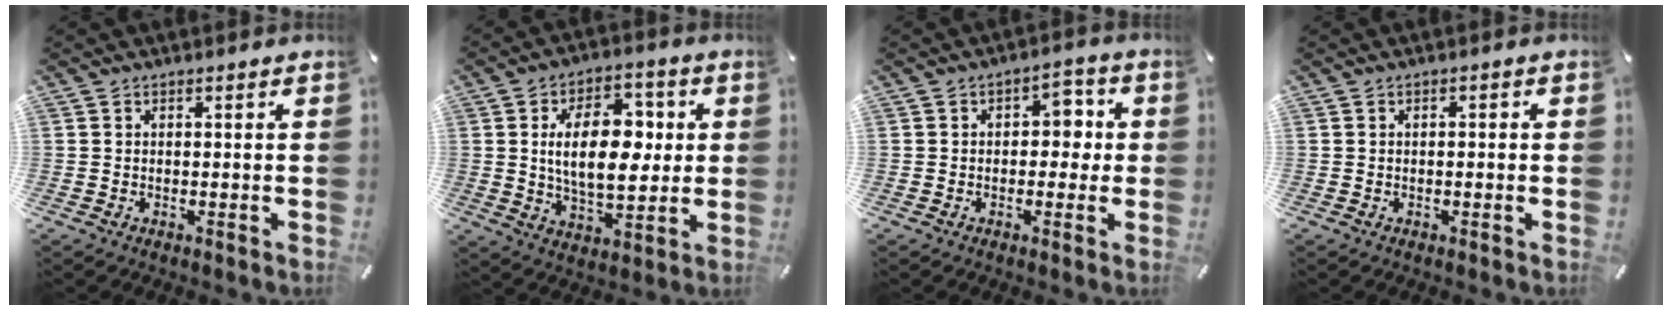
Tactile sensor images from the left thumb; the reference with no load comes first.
{"total": 16.0, "force": [2.0, 9.5, 12.7], "torque": [-0.207, 0.004, 0.030]}
{"total": 5.8, "force": [-0.2, 4.1, 4.1], "torque": [-0.040, 0.001, -0.015]}
{"total": 0.7, "force": [-0.3, 0.4, 0.5], "torque": [-0.010, 0.001, -0.006]}